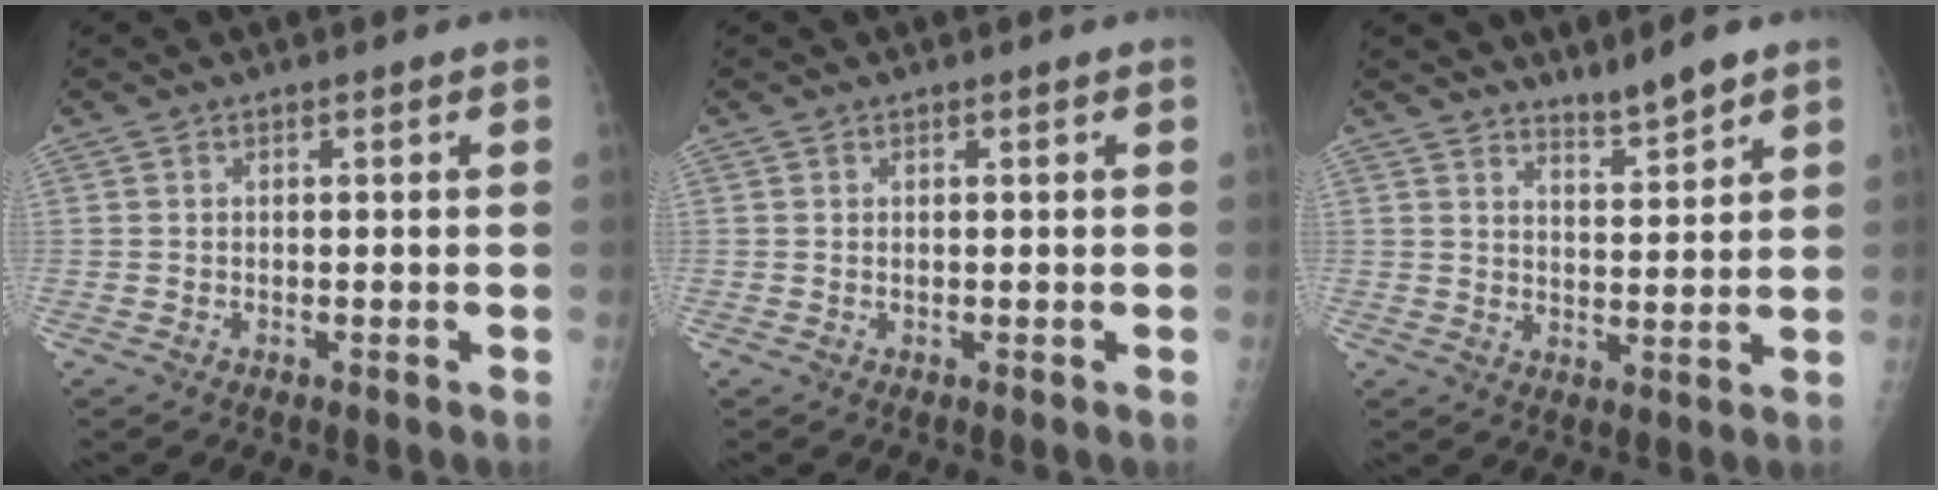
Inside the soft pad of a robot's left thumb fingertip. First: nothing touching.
{"total": 0.0}
{"total": 4.6, "force": [4.1, 0.2, 2.0], "torque": [-0.032, -0.035, 0.074]}